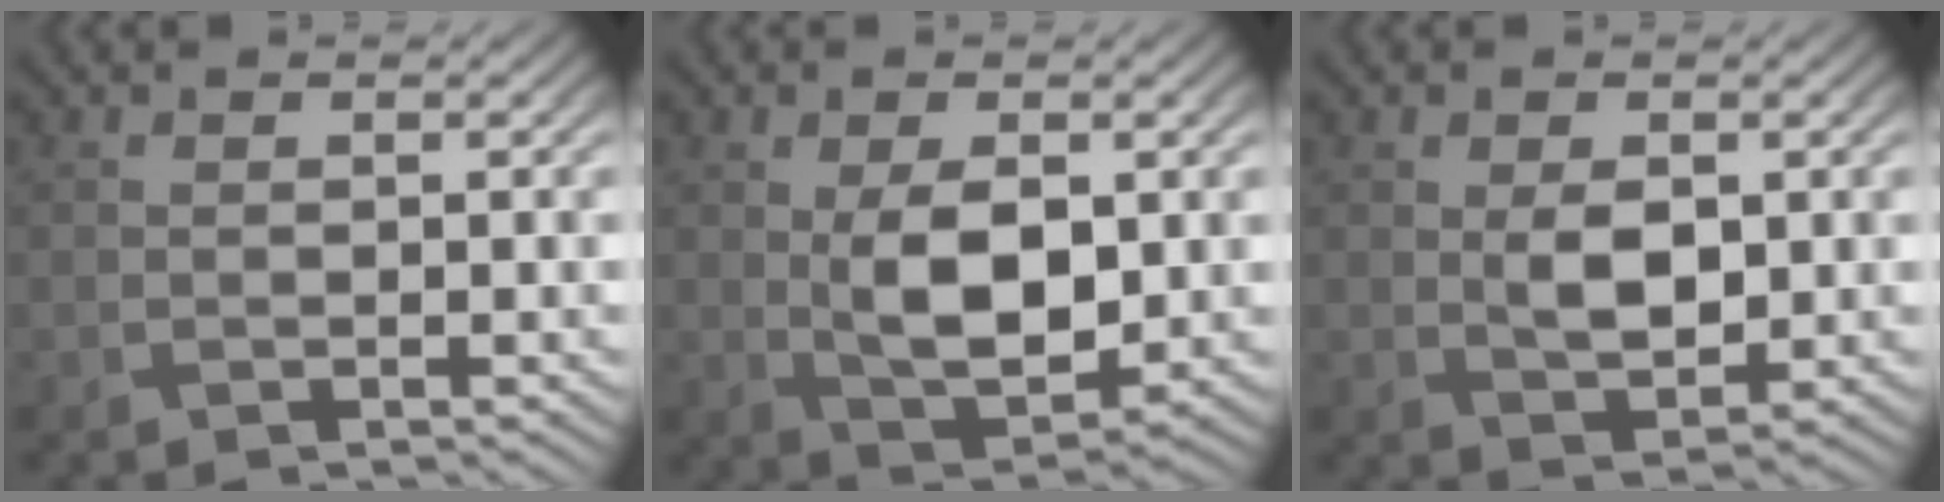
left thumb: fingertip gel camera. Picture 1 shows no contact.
{"total": 7.1, "force": [0.3, 3.7, 6.0], "torque": [-0.122, -0.009, 0.012]}
{"total": 3.7, "force": [0.4, 2.0, 3.1], "torque": [-0.064, -0.006, 0.012]}